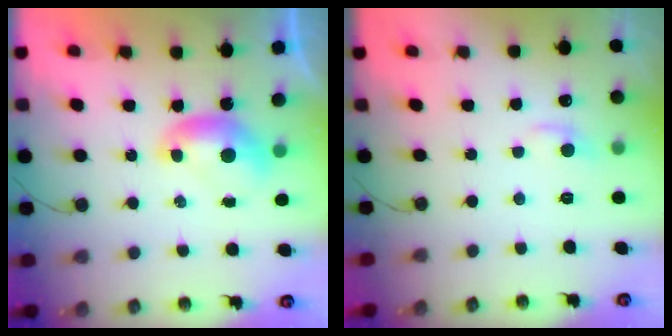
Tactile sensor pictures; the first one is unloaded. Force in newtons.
{"total": 1.2, "press": 1.0, "slide": 0.6}